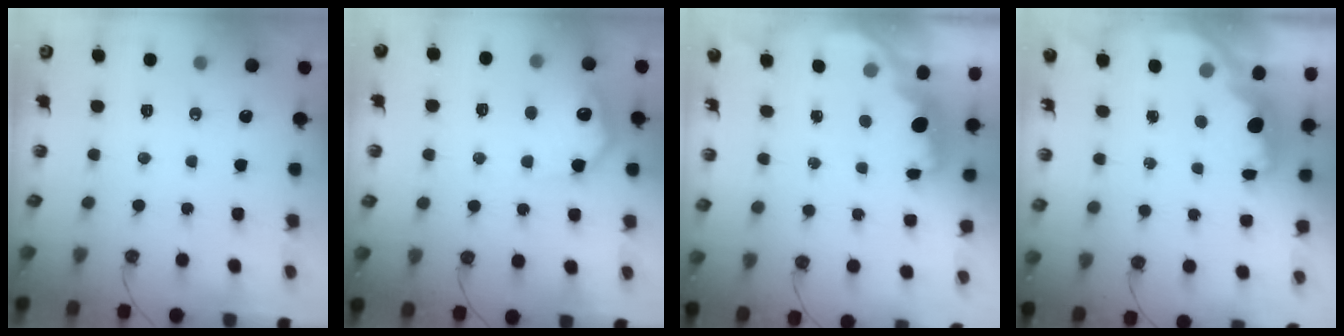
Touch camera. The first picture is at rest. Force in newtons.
{"total": 12.2, "press": 12.2, "slide": 0.4}
{"total": 1.9, "press": 1.8, "slide": 0.5}
{"total": 2.6, "press": 2.5, "slide": 0.8}